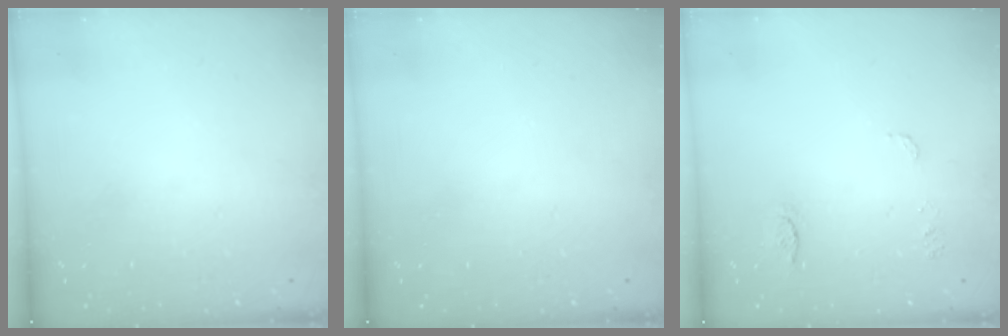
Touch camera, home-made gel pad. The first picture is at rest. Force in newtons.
{"total": 0.0}
{"total": 6.9, "press": 6.9, "slide": 0.5}